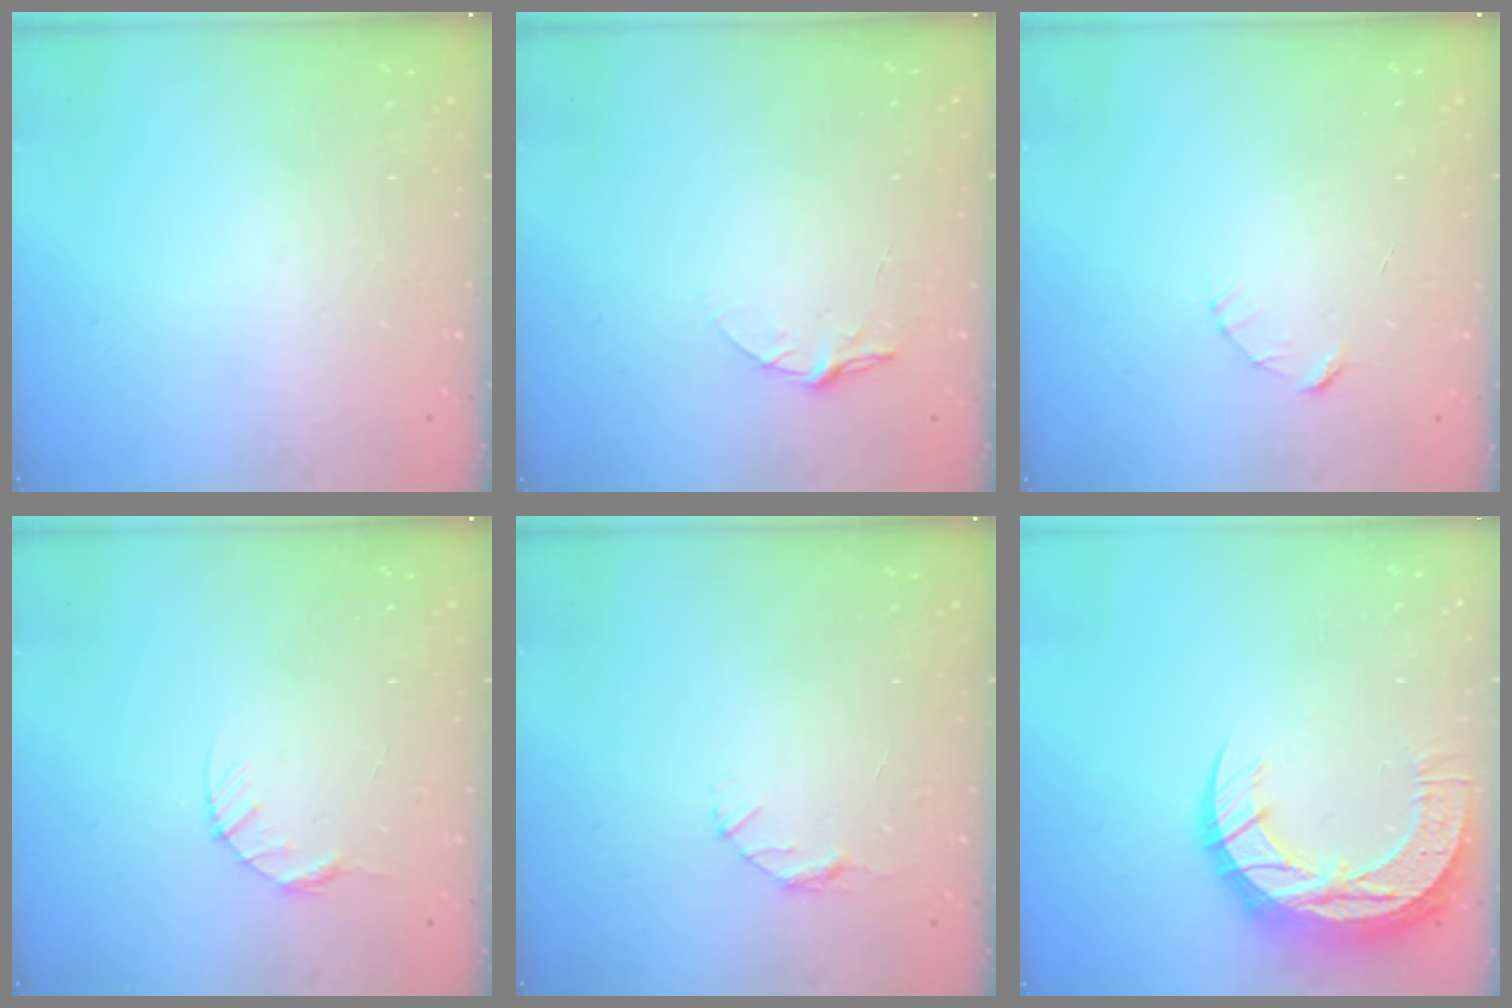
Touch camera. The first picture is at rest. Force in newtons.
{"total": 4.6, "press": 4.6, "slide": 0.4}
{"total": 2.4, "press": 2.4, "slide": 0.2}
{"total": 3.9, "press": 3.8, "slide": 0.5}
{"total": 3.2, "press": 3.2, "slide": 0.4}
{"total": 15.8, "press": 15.7, "slide": 1.1}